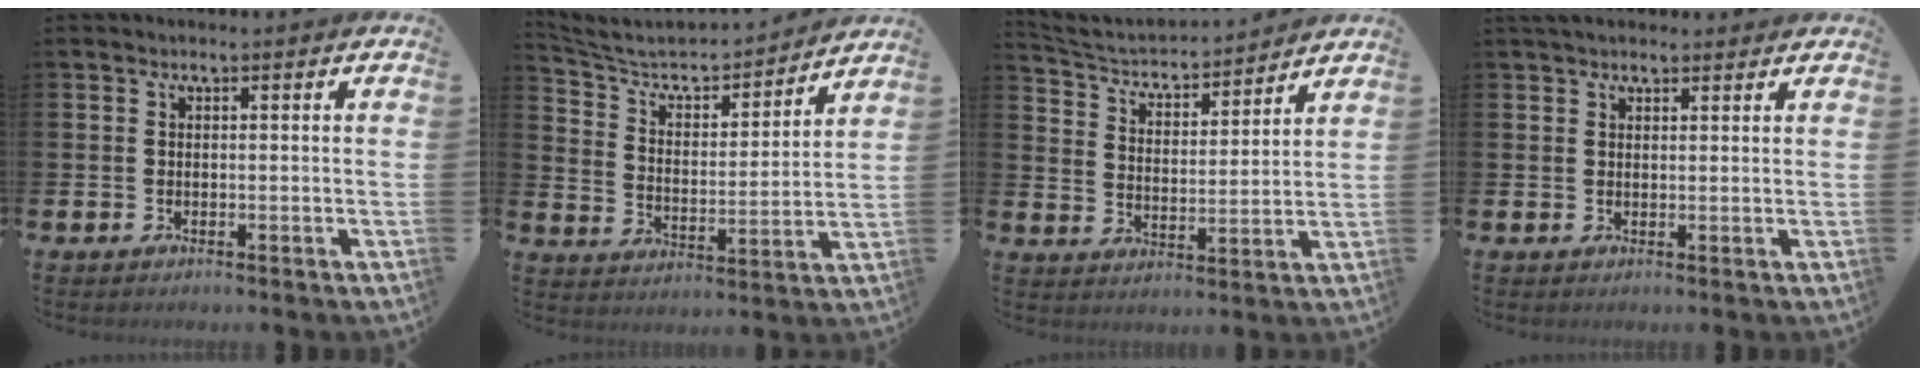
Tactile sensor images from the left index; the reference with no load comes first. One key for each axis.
{"total": 5.7, "fx": 5.1, "fy": 1.8, "fz": 1.7, "tx": -0.064, "ty": -0.042, "tz": 0.080}
{"total": 4.3, "fx": 4.1, "fy": 1.2, "fz": 0.6, "tx": -0.038, "ty": -0.038, "tz": 0.064}
{"total": 2.5, "fx": 2.2, "fy": 0.9, "fz": 0.6, "tx": -0.003, "ty": -0.003, "tz": 0.039}